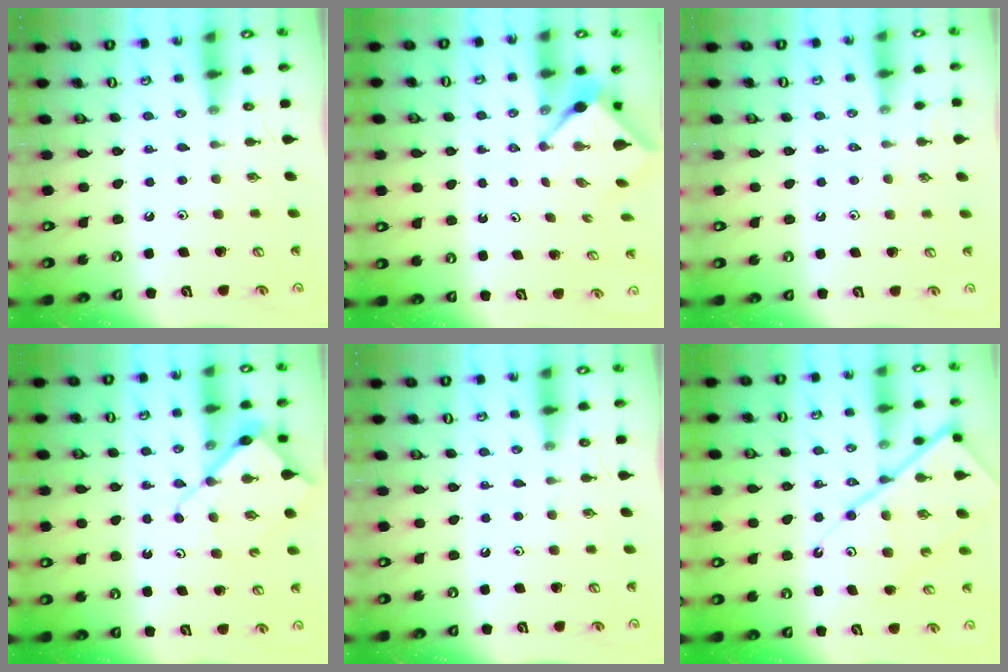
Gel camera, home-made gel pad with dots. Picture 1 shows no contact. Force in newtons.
{"total": 2.7, "press": 2.7, "slide": 0.0}
{"total": 1.1, "press": 1.1, "slide": 0.3}
{"total": 9.9, "press": 9.8, "slide": 0.9}
{"total": 0.0}
{"total": 14.7, "press": 14.6, "slide": 1.7}